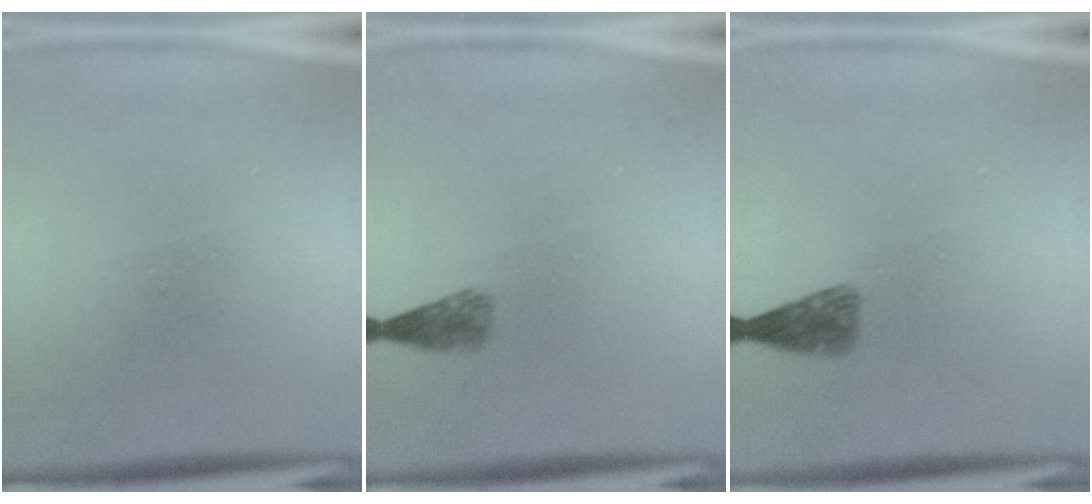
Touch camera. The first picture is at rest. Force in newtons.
{"total": 1.9}
{"total": 2.5}